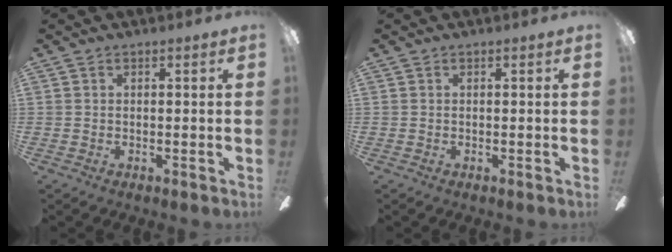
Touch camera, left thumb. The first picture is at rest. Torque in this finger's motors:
{"motor_torque": [0.00, 0.00, -0.03, 0.07, 0.00]}